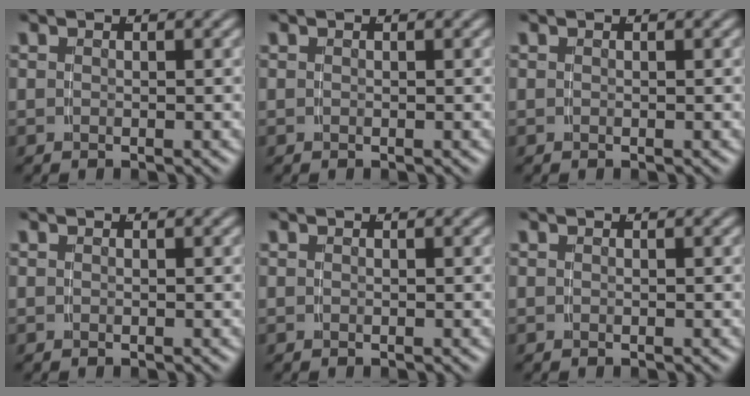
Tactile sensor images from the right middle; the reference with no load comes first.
{"total": 0.0}
{"total": 0.0}
{"total": 0.0}
{"total": 0.0}
{"total": 0.0}